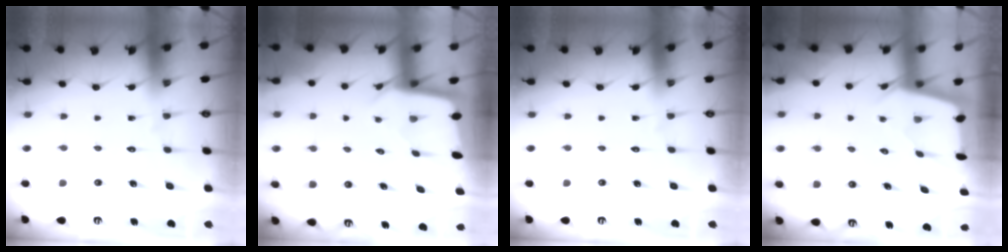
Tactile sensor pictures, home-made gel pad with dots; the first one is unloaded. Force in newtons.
{"total": 2.4, "press": 2.4, "slide": 0.1}
{"total": 0.0}
{"total": 2.4, "press": 2.4, "slide": 0.2}